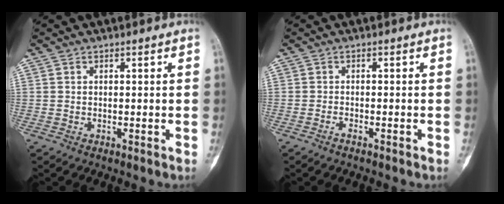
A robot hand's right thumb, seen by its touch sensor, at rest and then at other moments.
{"total": 0.9, "force": [-0.7, 0.2, 0.5], "torque": [-0.012, 0.005, -0.014]}